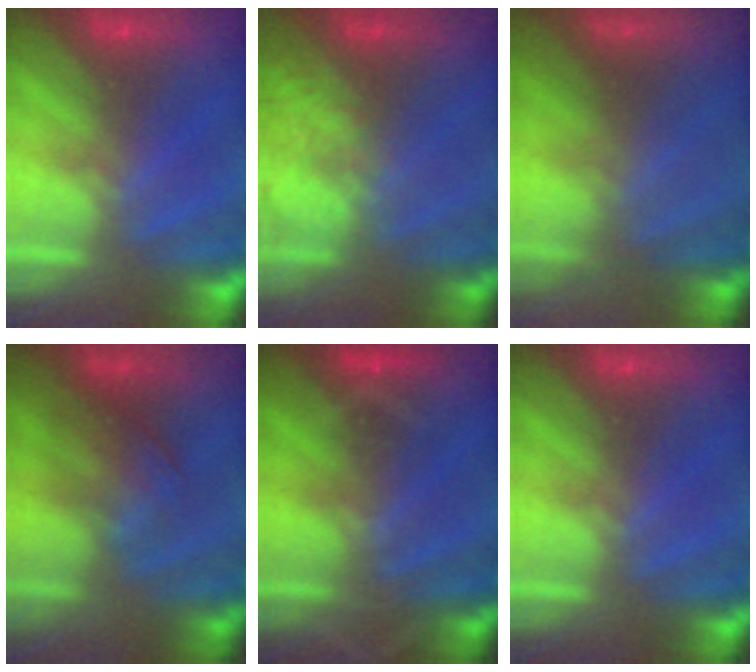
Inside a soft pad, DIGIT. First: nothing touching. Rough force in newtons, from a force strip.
{"total": 2.1}
{"total": 2.3}
{"total": 1.8}
{"total": 3.3}
{"total": 0.0}